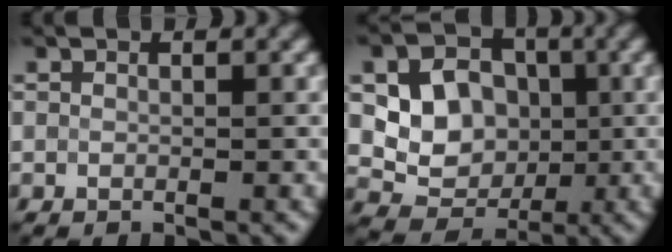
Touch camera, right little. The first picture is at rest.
{"total": 6.4, "force": [0.6, 5.5, 3.1], "torque": [-0.043, 0.000, 0.005]}